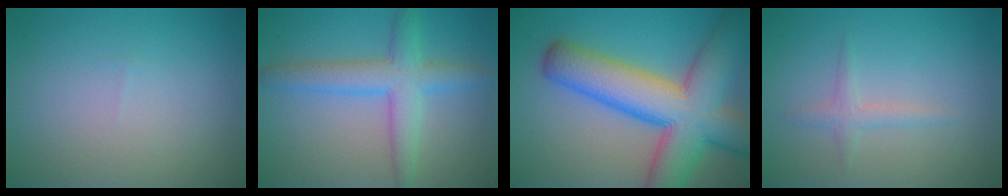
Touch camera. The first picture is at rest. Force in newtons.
{"total": 4.8, "press": 4.8, "slide": 0.1}
{"total": 12.6, "press": 12.6, "slide": 0.6}
{"total": 1.5, "press": 1.5, "slide": 0.1}